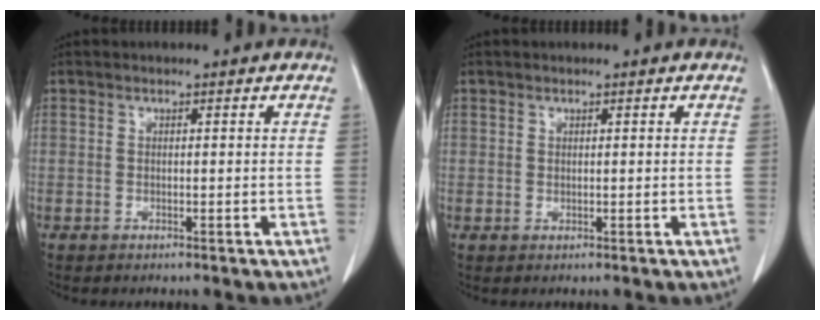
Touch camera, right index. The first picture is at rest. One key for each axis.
{"total": 0.7, "fx": 0.3, "fy": 0.7, "fz": 0.1, "tx": 0.006, "ty": 0.001, "tz": 0.001}